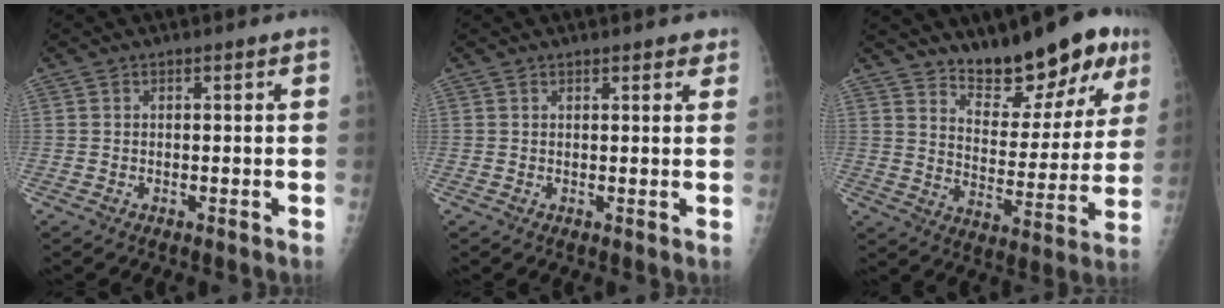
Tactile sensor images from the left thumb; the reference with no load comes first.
{"total": 2.0, "force": [1.6, 0.8, 0.9], "torque": [0.005, -0.005, 0.015]}
{"total": 15.8, "force": [11.5, 5.6, 9.2], "torque": [-0.082, -0.078, 0.180]}